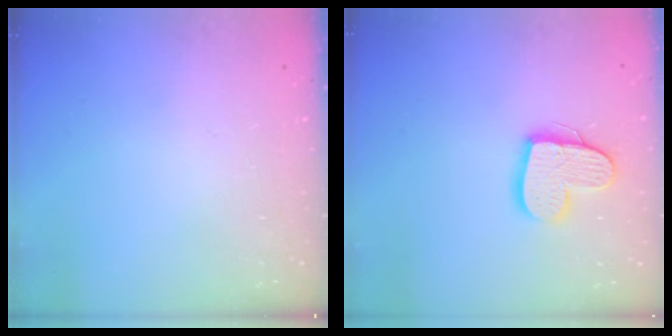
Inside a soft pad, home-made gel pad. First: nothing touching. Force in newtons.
{"total": 13.4, "press": 13.4, "slide": 0.8}